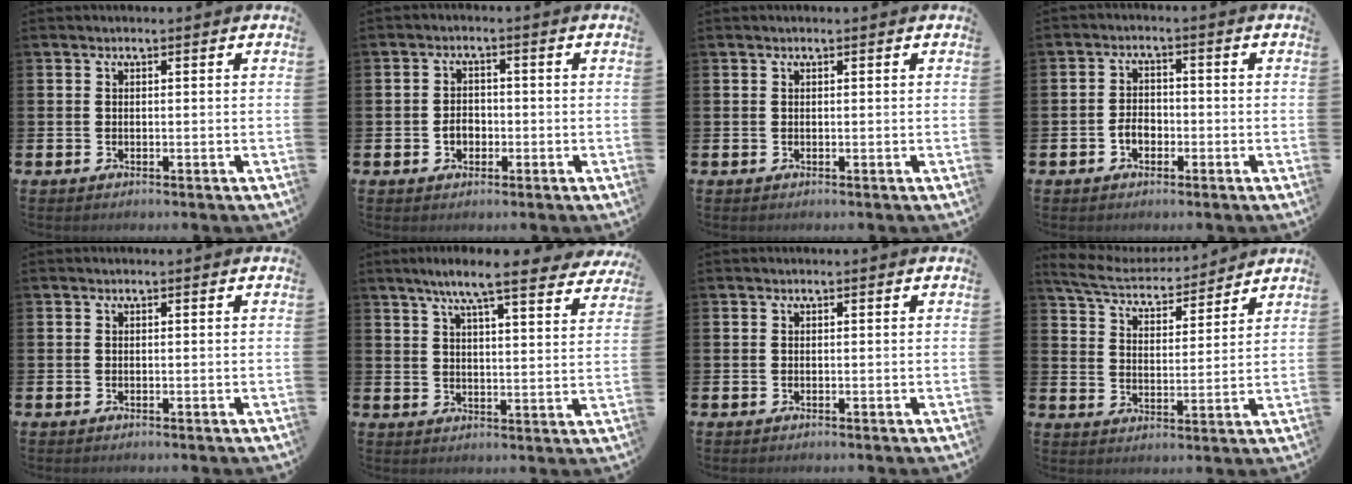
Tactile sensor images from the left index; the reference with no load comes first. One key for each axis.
{"total": 2.4, "fx": -0.8, "fy": 1.9, "fz": 1.3, "tx": -0.015, "ty": 0.001, "tz": -0.021}
{"total": 0.0}
{"total": 2.6, "fx": -1.1, "fy": 1.9, "fz": 1.4, "tx": -0.018, "ty": 0.000, "tz": -0.026}
{"total": 0.0}
{"total": 8.5, "fx": 7.4, "fy": 0.8, "fz": 4.0, "tx": -0.081, "ty": -0.037, "tz": 0.126}
{"total": 0.0}
{"total": 6.4, "fx": 6.0, "fy": 1.6, "fz": 1.5, "tx": -0.062, "ty": -0.039, "tz": 0.104}